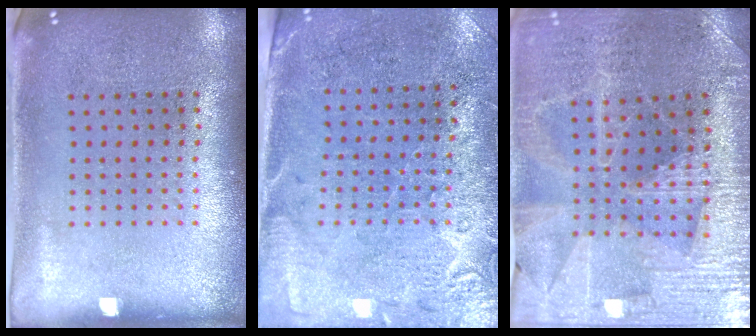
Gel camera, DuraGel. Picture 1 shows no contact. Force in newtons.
{"total": 2.8, "press": 2.5, "slide": 1.3}
{"total": 3.2, "press": 3.1, "slide": 0.5}